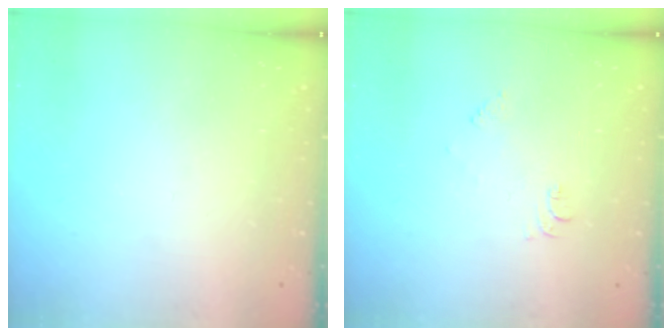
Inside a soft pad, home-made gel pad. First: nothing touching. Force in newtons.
{"total": 5.2, "press": 5.1, "slide": 0.8}